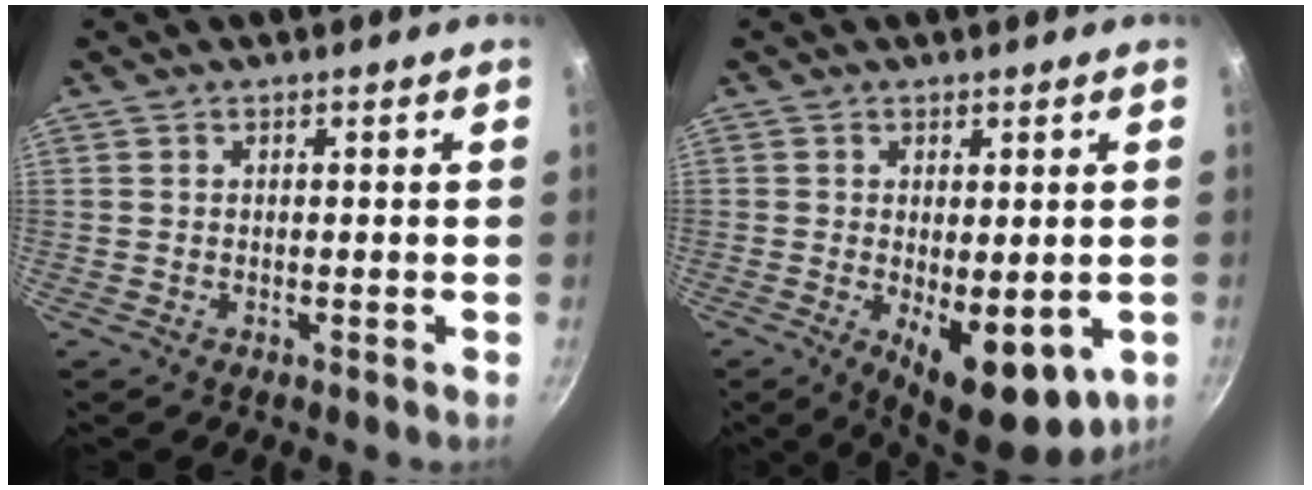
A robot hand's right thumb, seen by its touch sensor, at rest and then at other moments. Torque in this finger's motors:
{"motor_torque": [-0.06, 0.88, -0.03, 0.05, 0.27]}